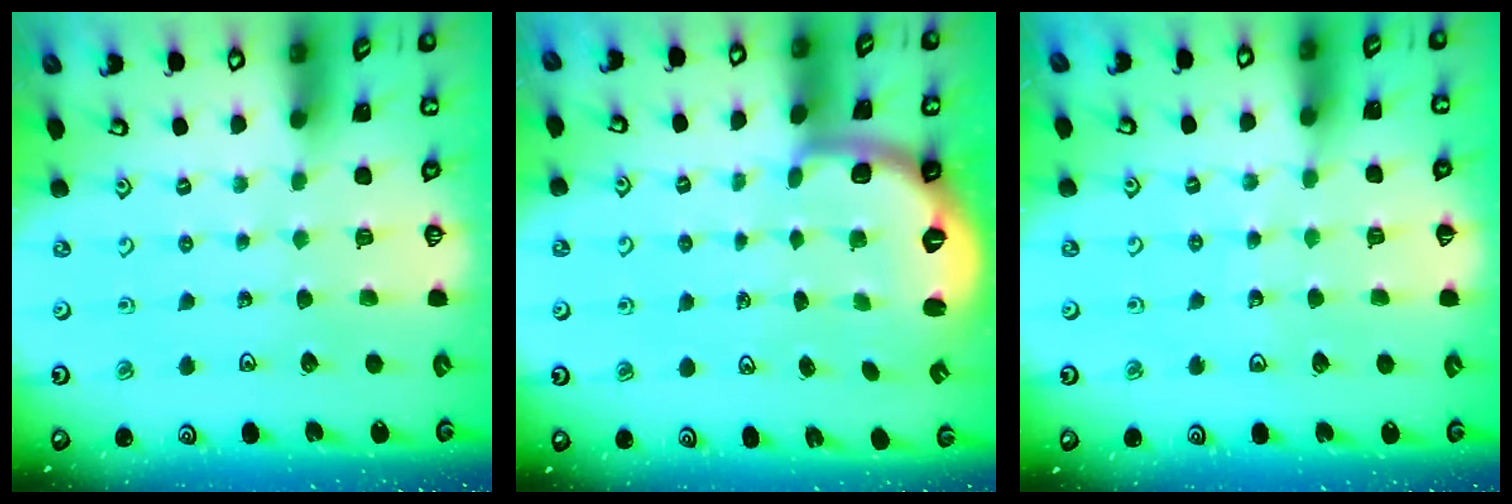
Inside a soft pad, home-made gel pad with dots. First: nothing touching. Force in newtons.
{"total": 2.5, "press": 2.0, "slide": 1.6}
{"total": 5.8, "press": 5.7, "slide": 0.6}